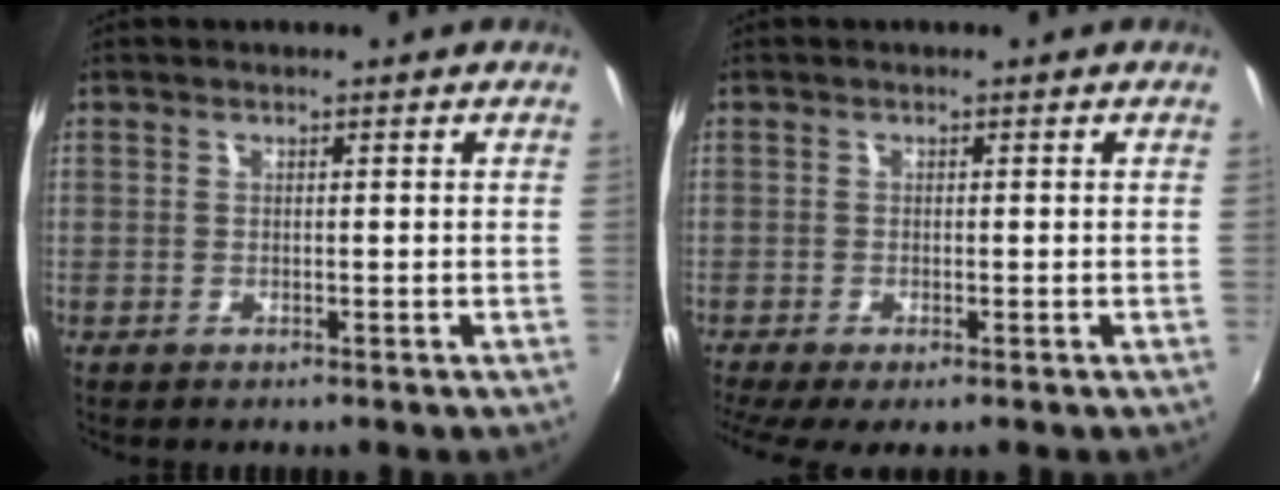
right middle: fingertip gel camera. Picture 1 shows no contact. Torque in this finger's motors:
{"motor_torque": [0.65, -0.80, 0.15, 0.06]}